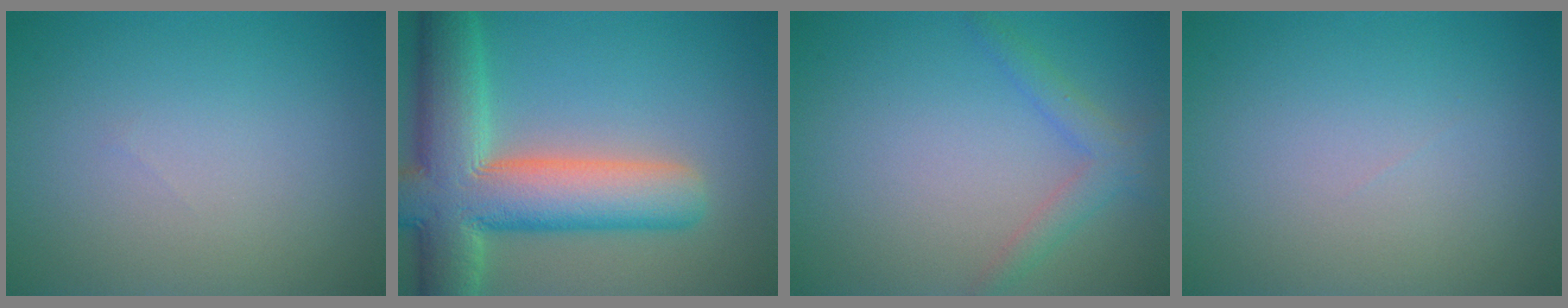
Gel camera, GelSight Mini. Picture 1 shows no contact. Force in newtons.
{"total": 11.8, "press": 11.8, "slide": 0.9}
{"total": 2.2, "press": 2.2, "slide": 0.1}
{"total": 0.0}